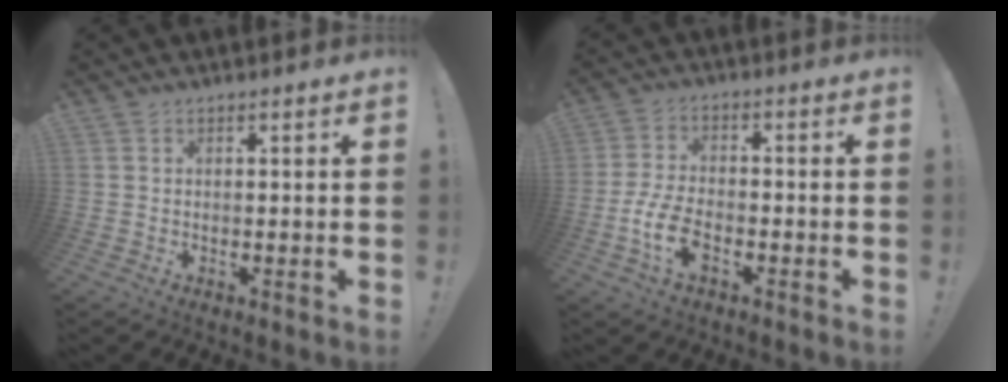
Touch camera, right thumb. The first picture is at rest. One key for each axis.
{"total": 9.6, "fx": -4.2, "fy": 5.1, "fz": 7.0, "tx": -0.157, "ty": 0.006, "tz": -0.073}